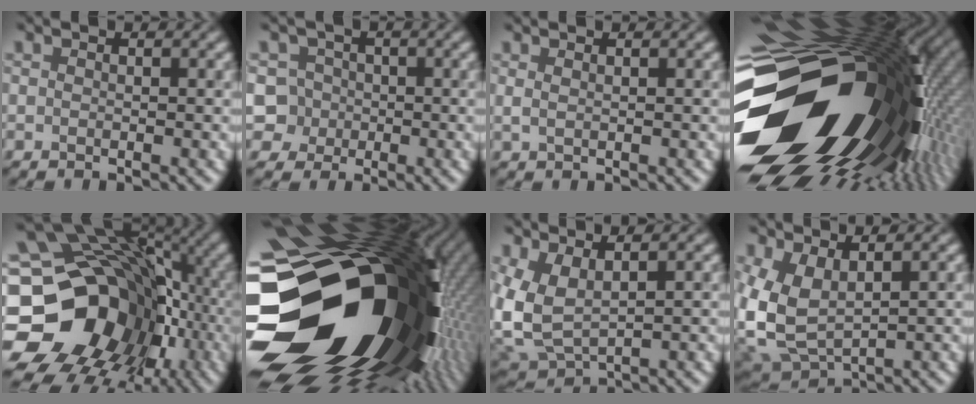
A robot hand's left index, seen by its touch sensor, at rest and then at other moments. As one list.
[{"total": 5.7, "force": [-2.2, 5.2, 0.8], "torque": [-0.002, 0.004, -0.063]}, {"total": 0.8, "force": [0.4, 0.1, 0.6], "torque": [-0.013, 0.001, 0.011]}, {"total": 21.6, "force": [-5.0, 12.9, 16.6], "torque": [-0.277, -0.017, -0.067]}, {"total": 21.5, "force": [-6.1, 17.7, 10.5], "torque": [-0.156, -0.023, -0.113]}, {"total": 22.8, "force": [-4.1, 16.0, 15.7], "torque": [-0.277, -0.026, -0.095]}, {"total": 4.7, "force": [1.3, 2.2, 3.9], "torque": [-0.107, -0.004, 0.032]}, {"total": 5.6, "force": [1.0, 3.1, 4.6], "torque": [-0.120, -0.011, 0.025]}]